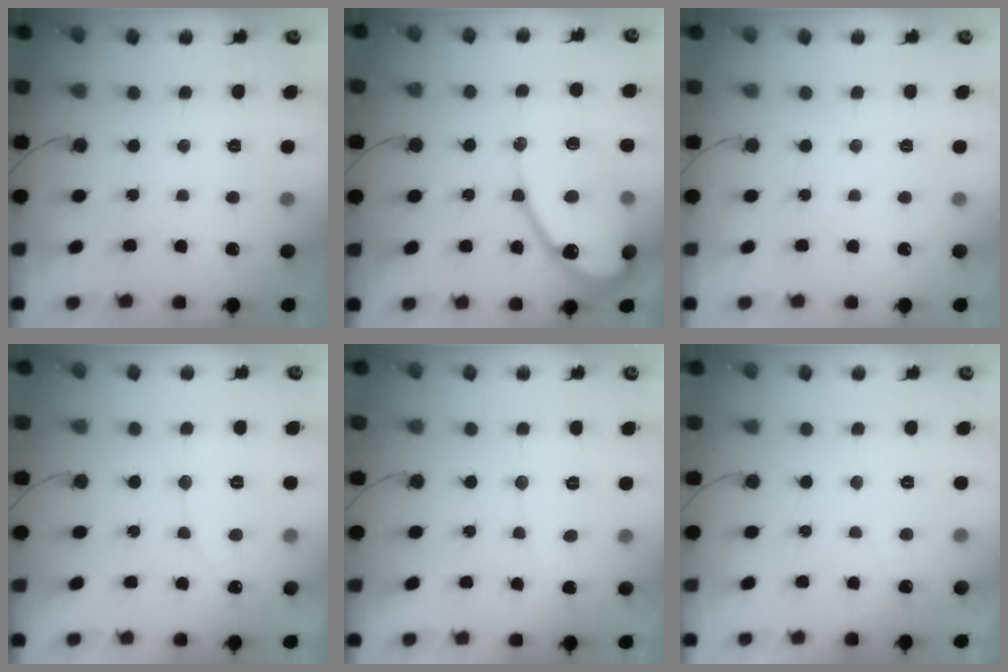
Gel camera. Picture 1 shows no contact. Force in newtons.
{"total": 15.5, "press": 15.4, "slide": 1.5}
{"total": 0.0}
{"total": 6.4, "press": 6.3, "slide": 0.4}
{"total": 2.8, "press": 2.8, "slide": 0.3}
{"total": 2.2, "press": 2.2, "slide": 0.1}